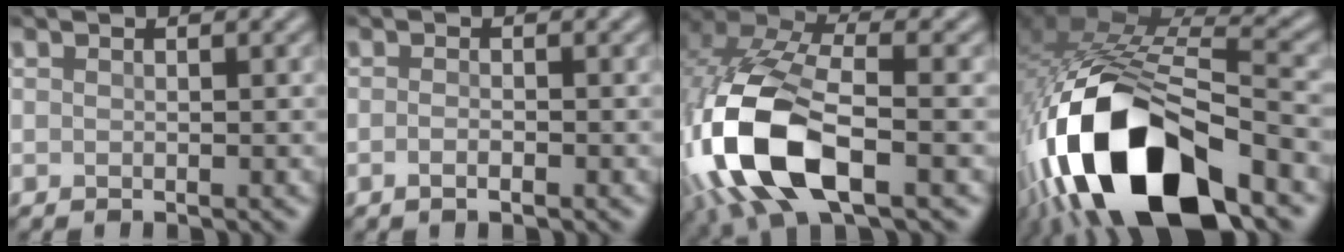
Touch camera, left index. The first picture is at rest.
{"total": 1.1, "force": [-0.6, 0.3, 0.9], "torque": [-0.017, -0.002, -0.011]}
{"total": 13.5, "force": [-4.7, 6.5, 10.8], "torque": [-0.252, -0.011, -0.086]}
{"total": 17.6, "force": [-7.5, 7.9, 13.8], "torque": [-0.275, -0.030, -0.111]}